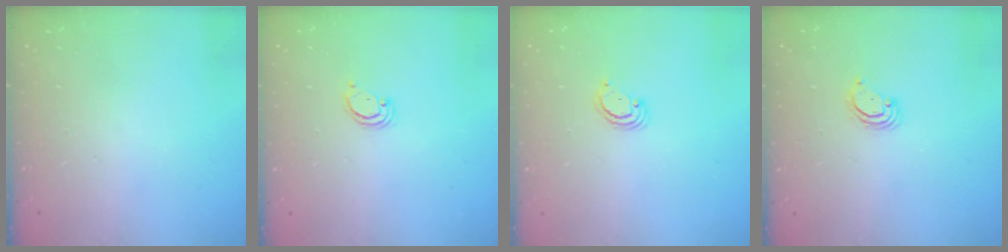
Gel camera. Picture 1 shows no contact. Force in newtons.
{"total": 2.4, "press": 2.4, "slide": 0.2}
{"total": 2.4, "press": 2.4, "slide": 0.2}
{"total": 2.9, "press": 2.9, "slide": 0.3}